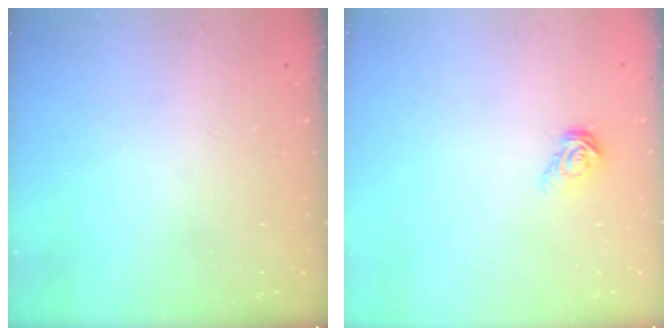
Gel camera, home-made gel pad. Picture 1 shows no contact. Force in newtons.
{"total": 4.9, "press": 4.9, "slide": 0.4}